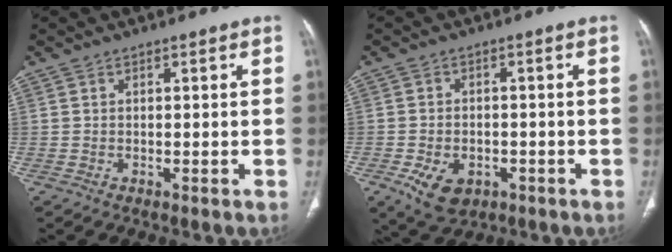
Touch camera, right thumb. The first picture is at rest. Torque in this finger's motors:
{"motor_torque": [-0.24, 0.51, 0.23, 0.60, 0.11]}